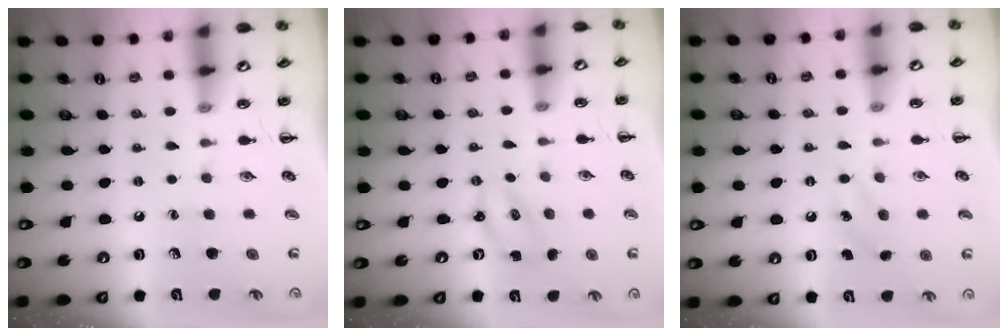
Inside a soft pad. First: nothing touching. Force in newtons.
{"total": 2.4, "press": 2.3, "slide": 0.6}
{"total": 4.6, "press": 4.4, "slide": 1.4}